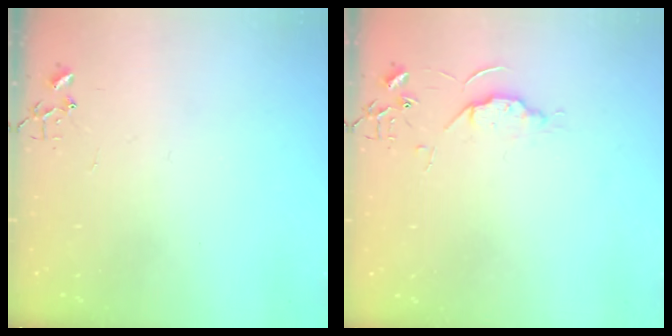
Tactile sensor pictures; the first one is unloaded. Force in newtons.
{"total": 5.7, "press": 5.6, "slide": 0.8}